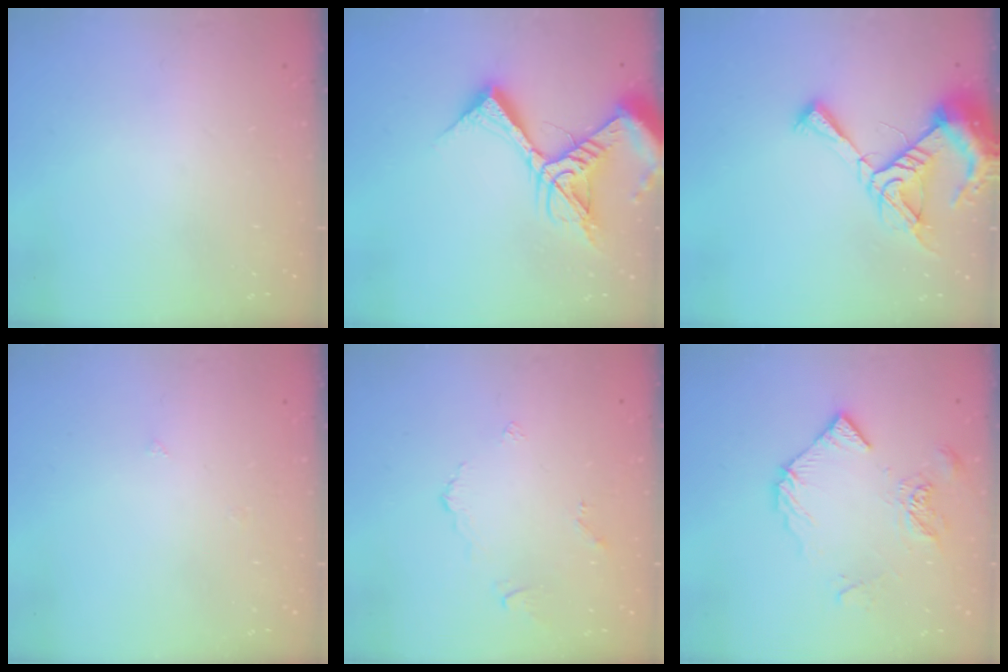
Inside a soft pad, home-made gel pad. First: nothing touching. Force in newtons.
{"total": 16.4, "press": 16.4, "slide": 0.9}
{"total": 11.6, "press": 11.5, "slide": 1.3}
{"total": 3.8, "press": 3.8, "slide": 0.4}
{"total": 2.6, "press": 2.6, "slide": 0.6}
{"total": 9.0, "press": 9.0, "slide": 0.9}